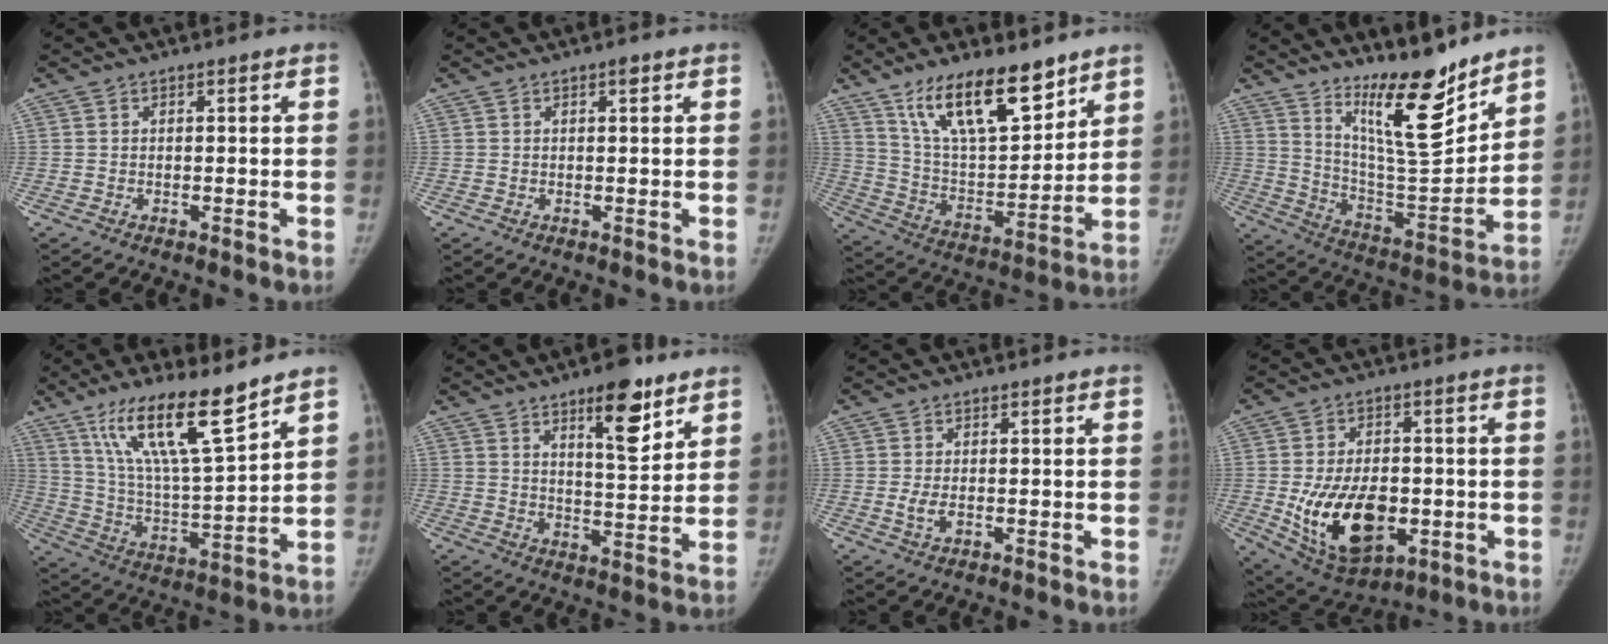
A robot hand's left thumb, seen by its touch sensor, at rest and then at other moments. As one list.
[{"total": 1.0, "force": [0.6, 0.4, 0.8], "torque": [-0.009, 0.000, 0.007]}, {"total": 19.4, "force": [13.0, 7.3, 12.4], "torque": [-0.171, -0.072, 0.237]}, {"total": 17.4, "force": [13.1, 3.9, 10.6], "torque": [-0.130, -0.111, 0.231]}, {"total": 17.7, "force": [11.9, 3.2, 12.8], "torque": [-0.211, -0.066, 0.225]}, {"total": 11.1, "force": [6.8, 3.7, 8.0], "torque": [-0.095, -0.043, 0.103]}, {"total": 2.5, "force": [-0.4, 1.3, 2.0], "torque": [-0.045, -0.005, -0.009]}, {"total": 17.0, "force": [-3.4, 10.5, 13.0], "torque": [-0.192, 0.002, -0.032]}]